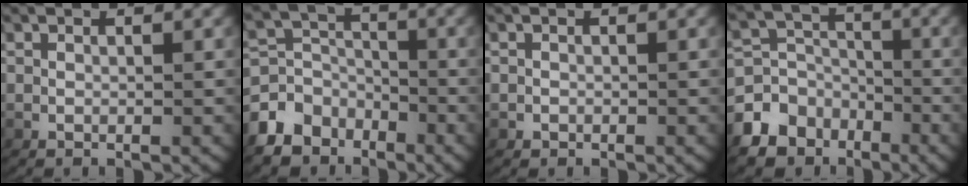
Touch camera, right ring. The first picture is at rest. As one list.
[{"total": 7.4, "force": [-3.3, 6.2, 2.3], "torque": [-0.040, -0.029, -0.055]}, {"total": 0.0}, {"total": 9.3, "force": [-4.2, 7.8, 2.8], "torque": [-0.045, -0.030, -0.072]}]